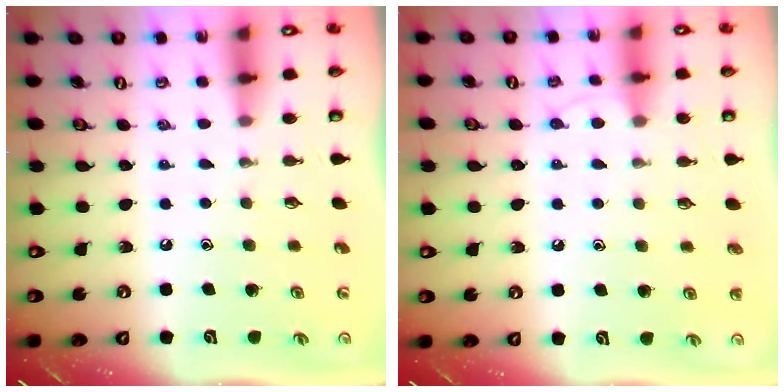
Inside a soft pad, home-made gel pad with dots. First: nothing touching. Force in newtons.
{"total": 5.8, "press": 5.7, "slide": 0.6}